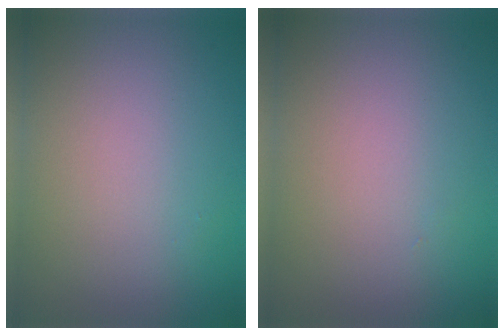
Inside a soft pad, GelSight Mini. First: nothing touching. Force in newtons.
{"total": 0.0}